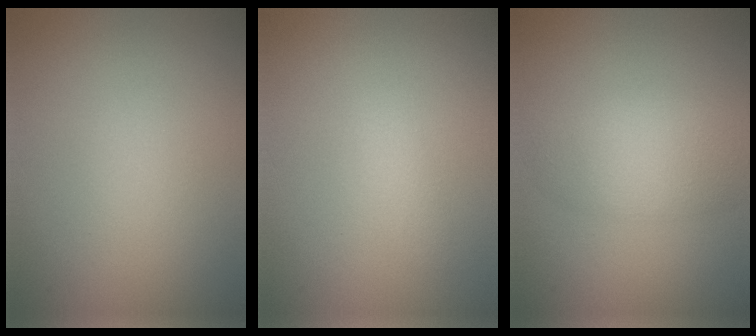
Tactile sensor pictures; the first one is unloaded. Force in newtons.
{"total": 1.0, "press": 1.0, "slide": 0.1}
{"total": 3.4, "press": 3.4, "slide": 0.1}